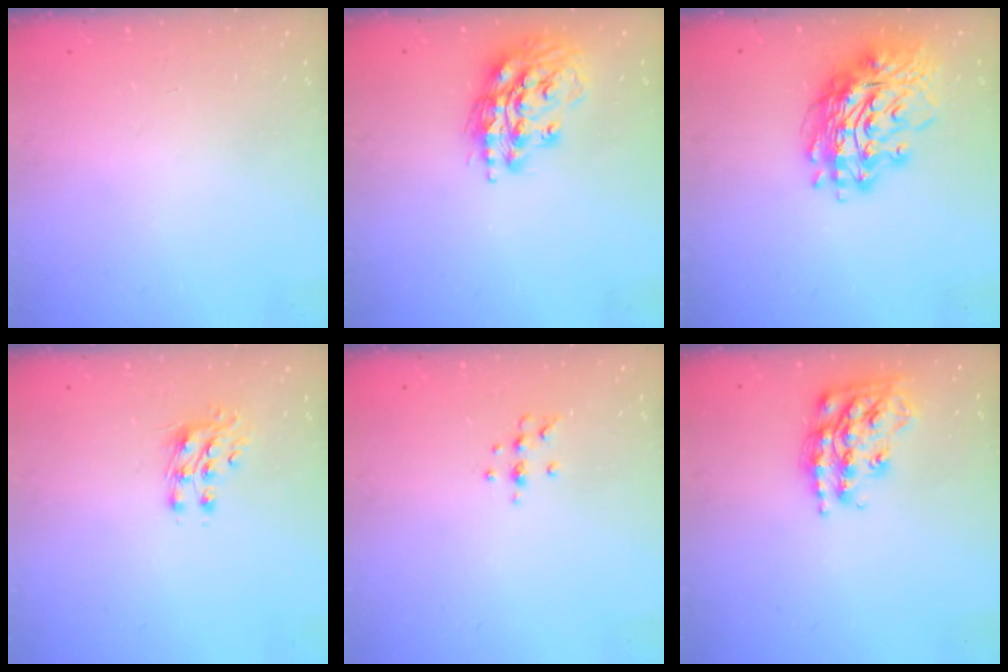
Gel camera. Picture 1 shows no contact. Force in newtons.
{"total": 15.3, "press": 15.2, "slide": 1.9}
{"total": 17.0, "press": 16.8, "slide": 2.5}
{"total": 7.8, "press": 7.7, "slide": 0.8}
{"total": 5.4, "press": 5.2, "slide": 1.4}
{"total": 17.9, "press": 17.8, "slide": 1.1}